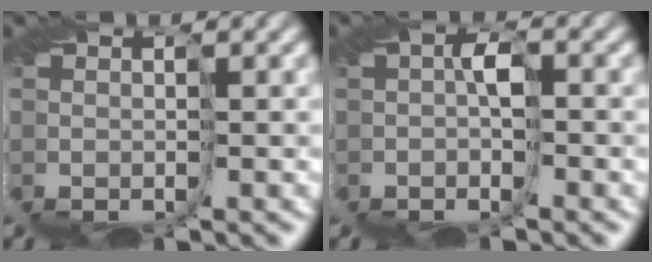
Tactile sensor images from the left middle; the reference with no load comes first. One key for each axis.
{"total": 1.1, "fx": -0.3, "fy": 0.0, "fz": 1.1, "tx": -0.024, "ty": 0.006, "tz": -0.007}